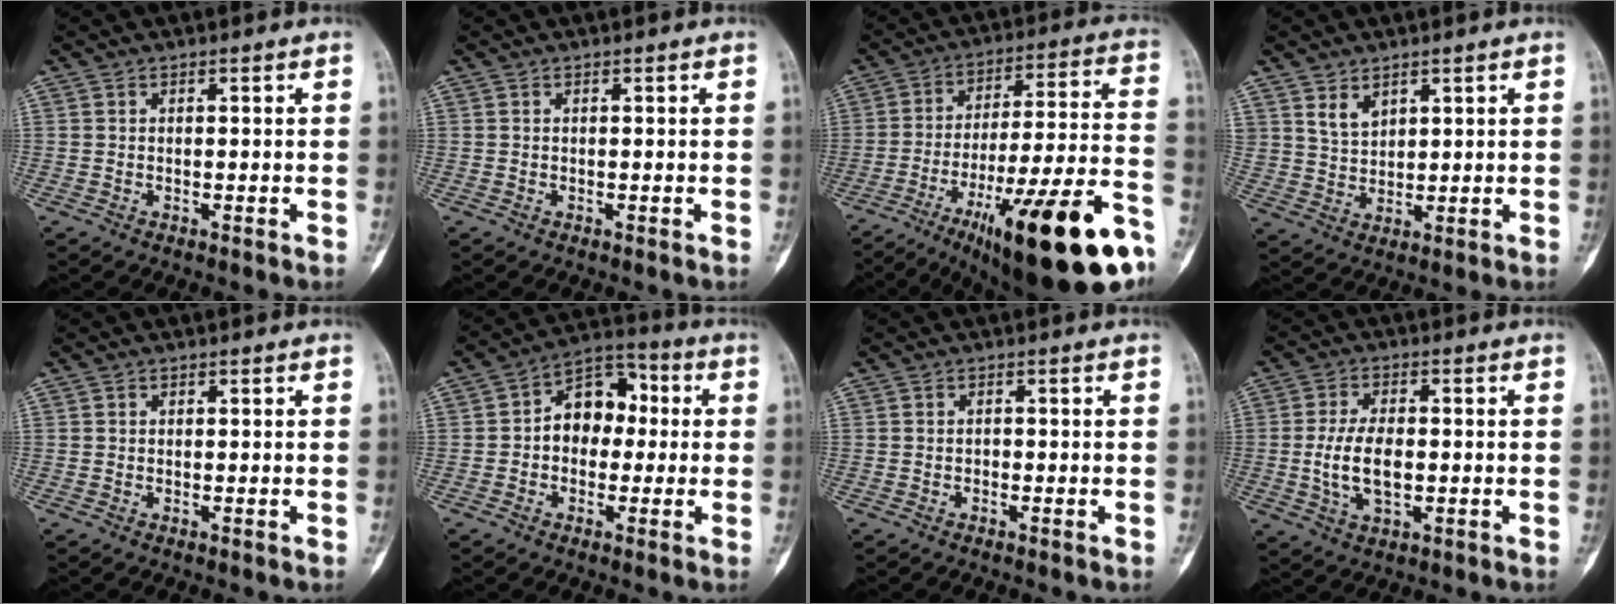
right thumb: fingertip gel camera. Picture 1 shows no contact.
{"total": 0.0}
{"total": 29.5, "force": [-15.6, 6.5, 24.2], "torque": [-0.301, 0.056, -0.235]}
{"total": 4.0, "force": [2.6, 2.6, 1.7], "torque": [-0.016, -0.025, 0.058]}
{"total": 0.0}
{"total": 10.7, "force": [0.6, 7.8, 7.2], "torque": [-0.070, 0.035, -0.005]}
{"total": 0.6, "force": [-0.3, 0.4, 0.3], "torque": [0.002, 0.003, -0.008]}
{"total": 8.6, "force": [-0.9, 4.6, 7.2], "torque": [-0.132, 0.003, -0.015]}